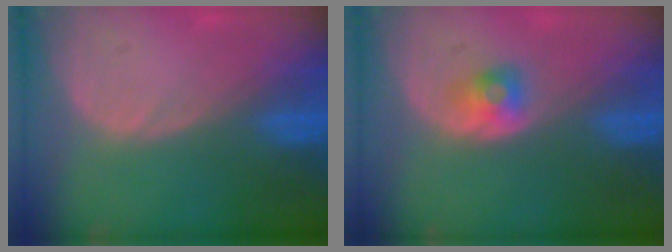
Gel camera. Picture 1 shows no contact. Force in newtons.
{"total": 2.6, "press": 2.4, "slide": 1.0}